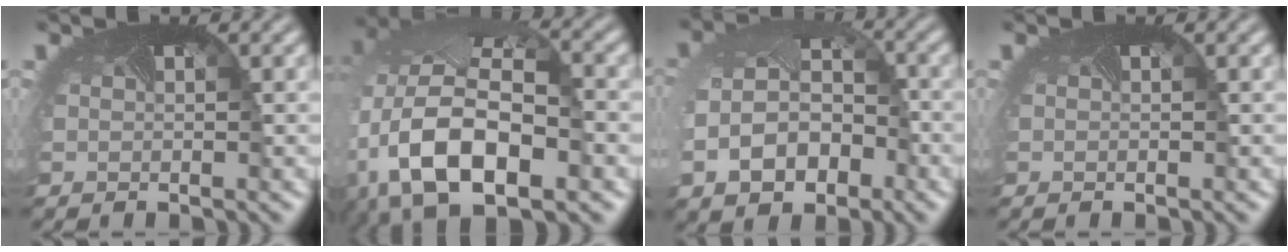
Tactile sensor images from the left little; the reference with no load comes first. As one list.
[{"total": 13.7, "force": [-3.8, 8.1, 10.4], "torque": [-0.224, -0.015, -0.054]}, {"total": 6.0, "force": [-2.1, 4.4, 3.6], "torque": [-0.090, -0.016, -0.034]}, {"total": 0.0}]